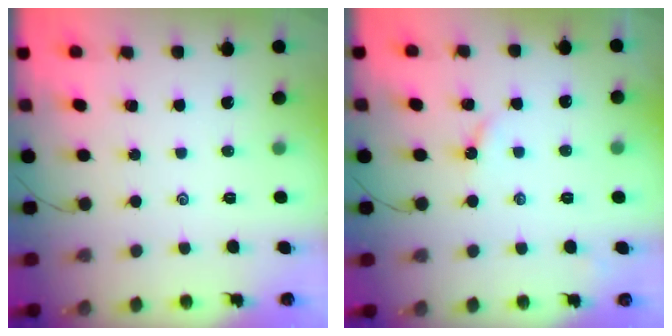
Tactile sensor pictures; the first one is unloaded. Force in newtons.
{"total": 2.7, "press": 2.7, "slide": 0.4}